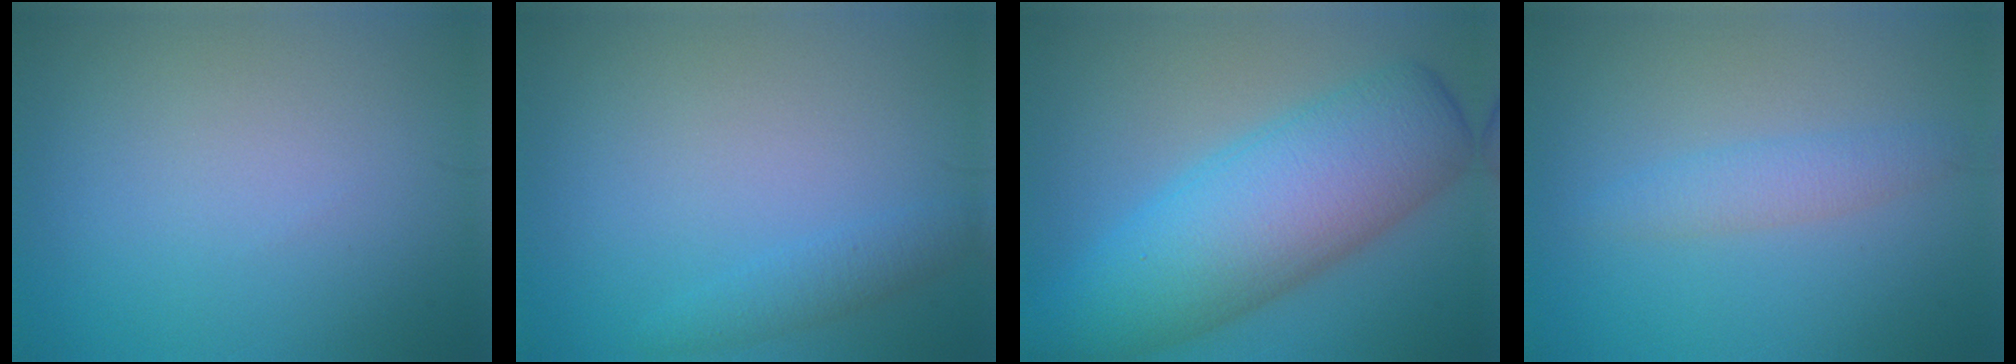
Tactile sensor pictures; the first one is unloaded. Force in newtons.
{"total": 1.6, "press": 1.6, "slide": 0.1}
{"total": 10.8, "press": 10.8, "slide": 0.2}
{"total": 2.1, "press": 2.1, "slide": 0.1}